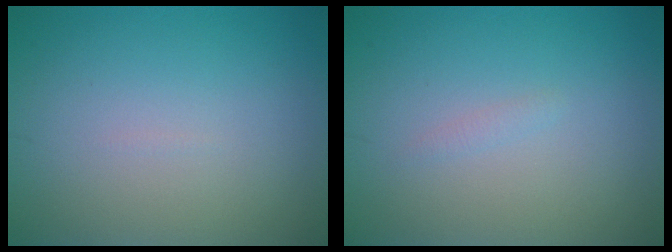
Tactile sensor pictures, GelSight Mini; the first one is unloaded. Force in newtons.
{"total": 0.5, "press": 0.5, "slide": 0.1}